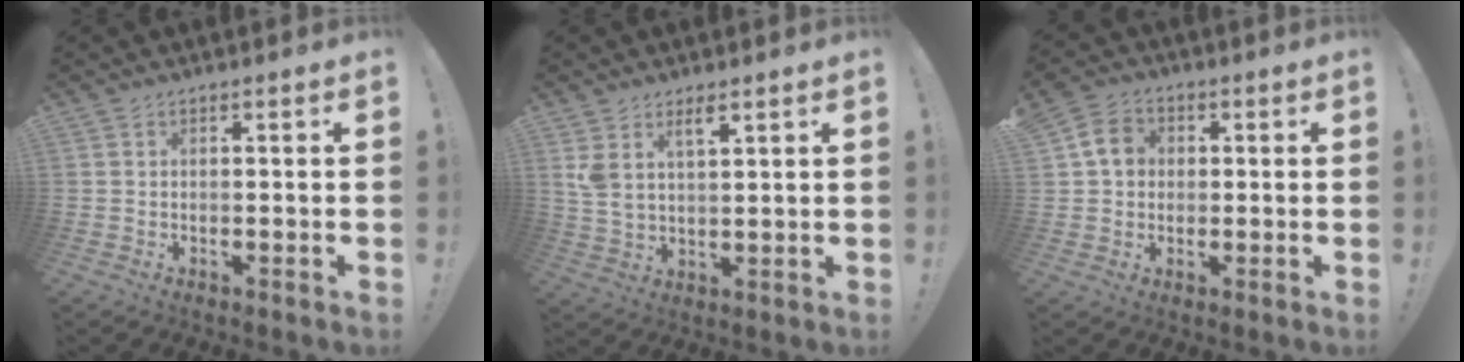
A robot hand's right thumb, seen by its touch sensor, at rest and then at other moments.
{"total": 5.9, "force": [3.9, 2.6, 3.7], "torque": [-0.071, -0.017, 0.071]}
{"total": 7.7, "force": [1.6, 6.5, 3.8], "torque": [-0.052, 0.008, 0.033]}